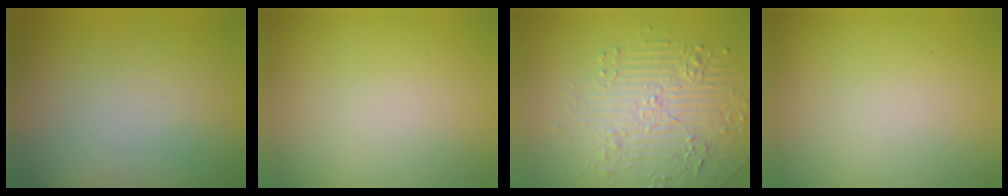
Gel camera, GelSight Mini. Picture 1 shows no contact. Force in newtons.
{"total": 0.0}
{"total": 5.0, "press": 3.9, "slide": 3.1}
{"total": 0.0}